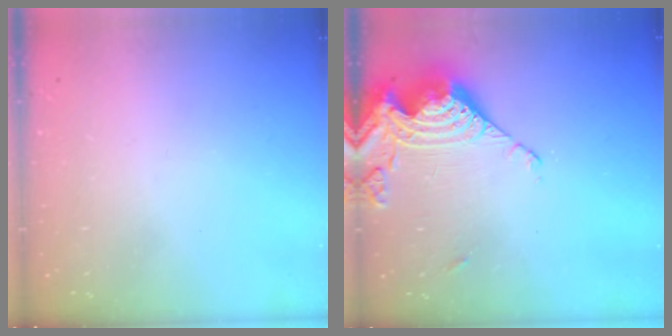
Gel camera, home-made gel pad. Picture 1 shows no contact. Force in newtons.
{"total": 15.1, "press": 15.0, "slide": 1.9}